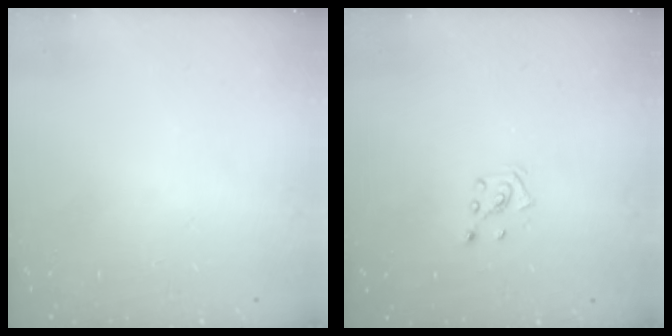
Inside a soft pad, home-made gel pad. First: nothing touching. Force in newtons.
{"total": 2.8, "press": 2.8, "slide": 0.2}